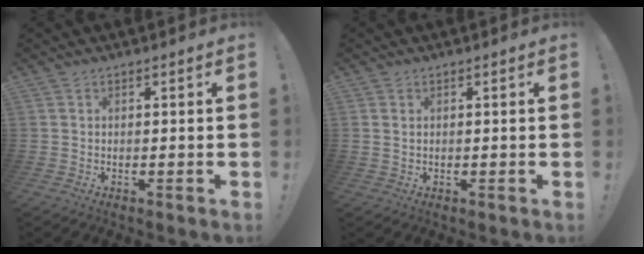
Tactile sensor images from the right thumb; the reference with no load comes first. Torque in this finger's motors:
{"motor_torque": [0.24, -0.48, -0.33, 0.29, 0.06]}